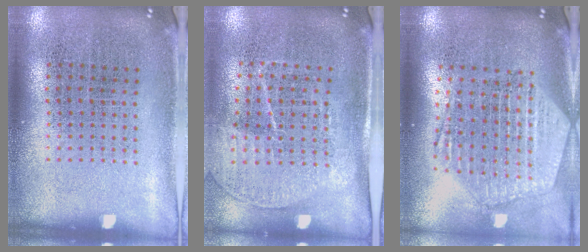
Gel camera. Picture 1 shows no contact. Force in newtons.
{"total": 1.5, "press": 1.3, "slide": 0.8}
{"total": 2.4, "press": 2.1, "slide": 1.2}